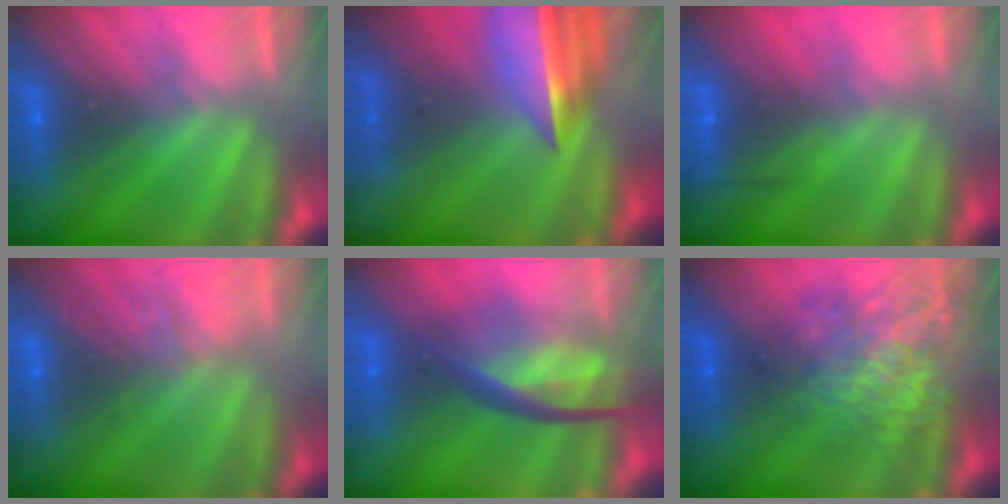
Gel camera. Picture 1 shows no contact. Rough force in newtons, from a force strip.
{"total": 5.6}
{"total": 2.5}
{"total": 2.9}
{"total": 7.3}
{"total": 5.8}